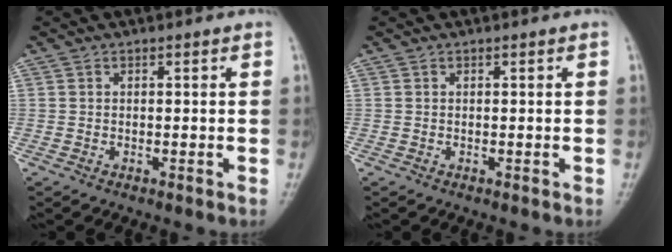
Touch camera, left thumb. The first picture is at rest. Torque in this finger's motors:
{"motor_torque": [-0.15, 0.15, -0.03, 0.03, 0.00]}